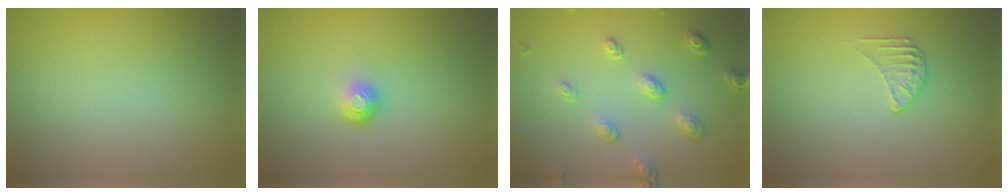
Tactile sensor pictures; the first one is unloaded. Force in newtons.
{"total": 1.8, "press": 1.2, "slide": 1.4}
{"total": 3.5, "press": 2.7, "slide": 2.3}
{"total": 1.4, "press": 0.9, "slide": 1.1}